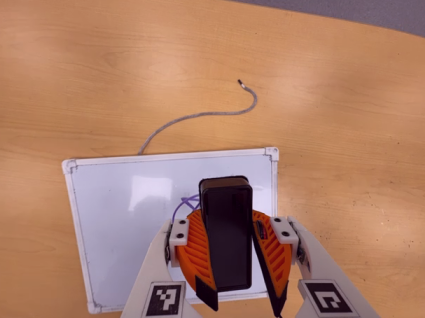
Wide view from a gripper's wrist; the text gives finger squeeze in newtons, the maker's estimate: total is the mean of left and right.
{"total": 12.5, "left": 12.4, "right": 12.7}